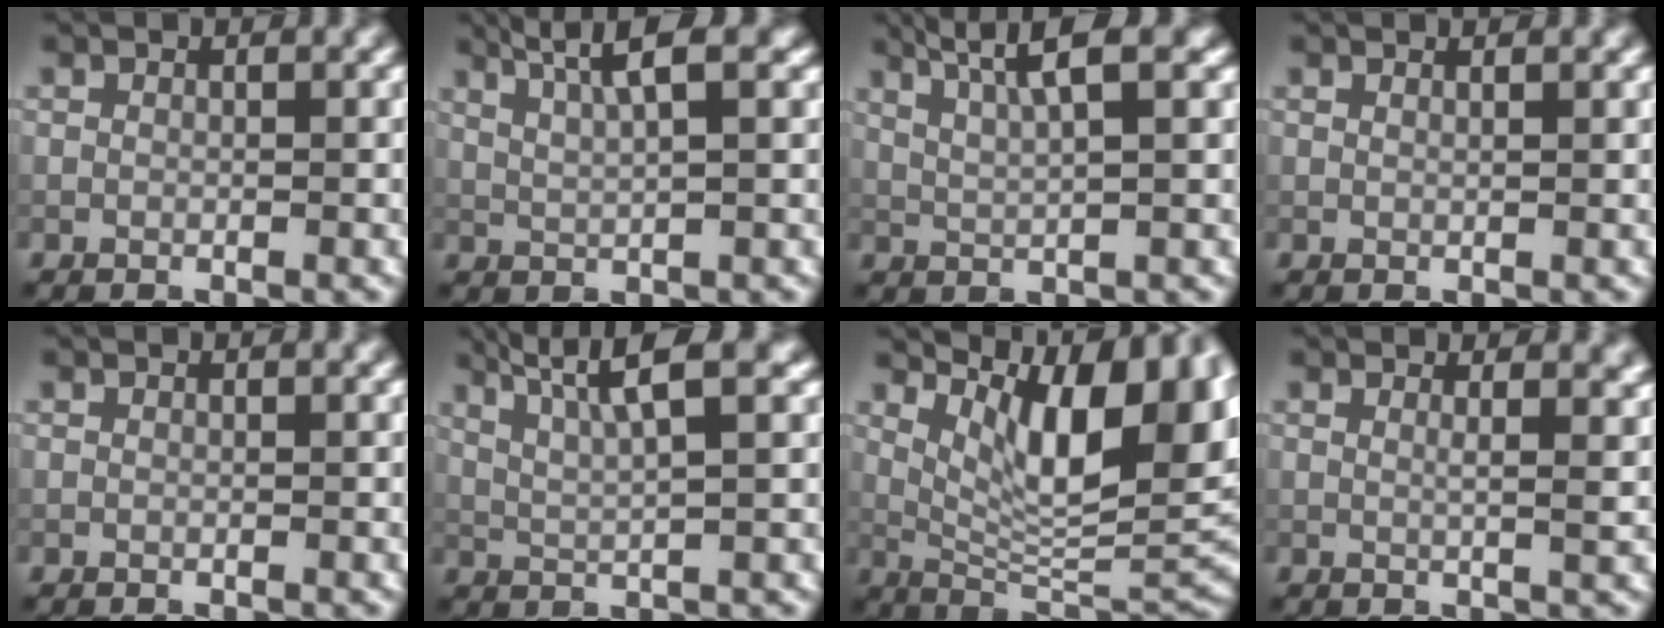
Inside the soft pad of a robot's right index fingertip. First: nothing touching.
{"total": 5.2, "force": [2.9, 1.5, 4.1], "torque": [-0.054, 0.018, 0.028]}
{"total": 5.6, "force": [3.1, 1.5, 4.4], "torque": [-0.062, 0.019, 0.032]}
{"total": 1.2, "force": [0.9, 0.4, 0.7], "torque": [-0.006, 0.001, 0.002]}
{"total": 0.0}
{"total": 5.7, "force": [3.0, 1.3, 4.6], "torque": [-0.076, 0.015, 0.043]}
{"total": 11.6, "force": [4.8, 4.1, 9.7], "torque": [-0.144, -0.001, 0.085]}
{"total": 4.4, "force": [2.4, 1.9, 3.2], "torque": [-0.017, 0.017, 0.008]}